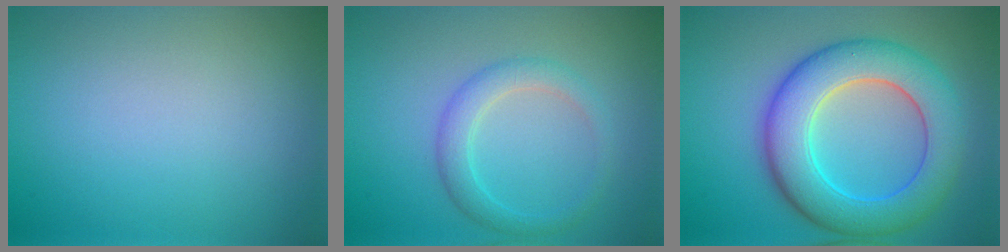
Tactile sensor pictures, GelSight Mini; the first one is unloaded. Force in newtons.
{"total": 2.7, "press": 2.7, "slide": 0.1}
{"total": 8.8, "press": 8.8, "slide": 0.1}